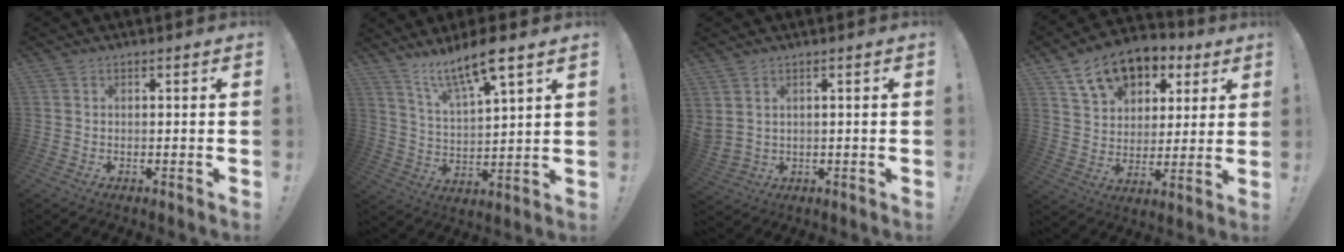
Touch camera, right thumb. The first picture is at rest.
{"total": 12.4, "force": [9.4, 2.2, 7.7], "torque": [-0.131, -0.062, 0.158]}
{"total": 2.8, "force": [1.8, 1.0, 2.0], "torque": [-0.042, -0.005, 0.035]}
{"total": 15.0, "force": [8.9, 10.0, 6.8], "torque": [-0.104, -0.046, 0.166]}